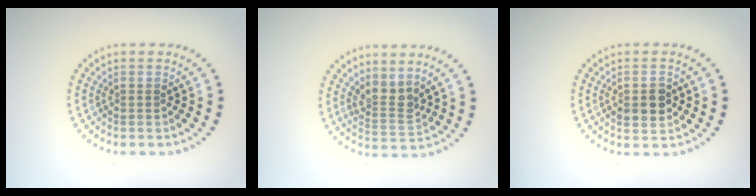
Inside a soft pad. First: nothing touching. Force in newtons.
{"total": 2.5, "press": 1.9, "slide": 1.6}
{"total": 3.0, "press": 3.0, "slide": 0.2}